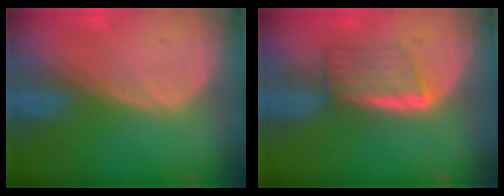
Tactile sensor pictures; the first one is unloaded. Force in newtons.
{"total": 5.9, "press": 5.1, "slide": 2.8}